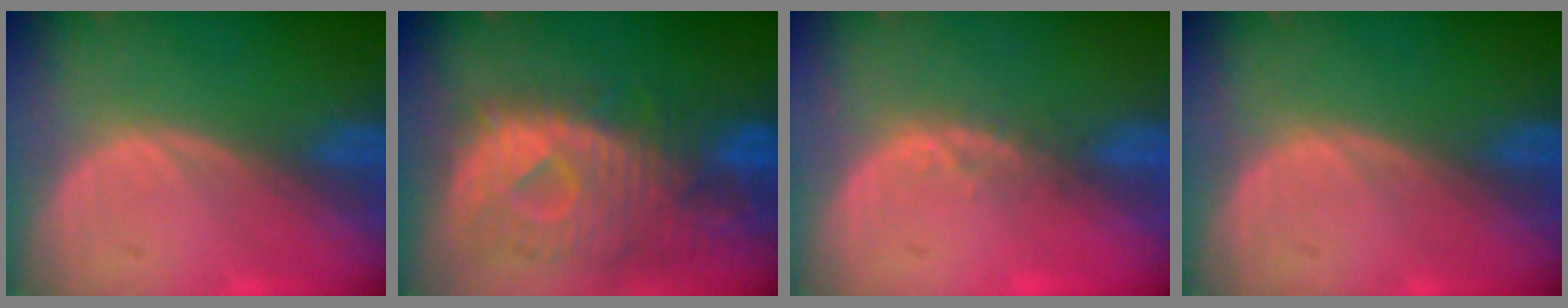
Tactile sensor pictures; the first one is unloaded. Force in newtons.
{"total": 11.8, "press": 10.2, "slide": 6.0}
{"total": 2.1, "press": 1.8, "slide": 1.1}
{"total": 0.0}